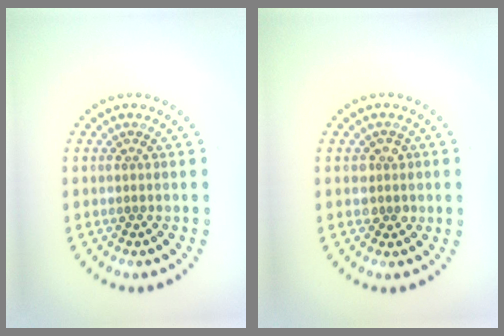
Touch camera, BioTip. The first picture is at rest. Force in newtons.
{"total": 1.6, "press": 1.5, "slide": 0.7}